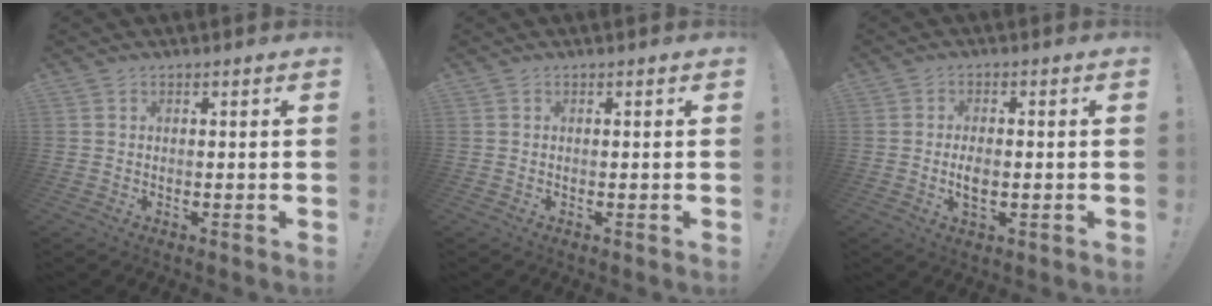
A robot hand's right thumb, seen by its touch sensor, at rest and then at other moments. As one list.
[{"total": 0.0}, {"total": 4.3, "force": [-0.4, 2.4, 3.6], "torque": [-0.058, -0.002, -0.011]}]